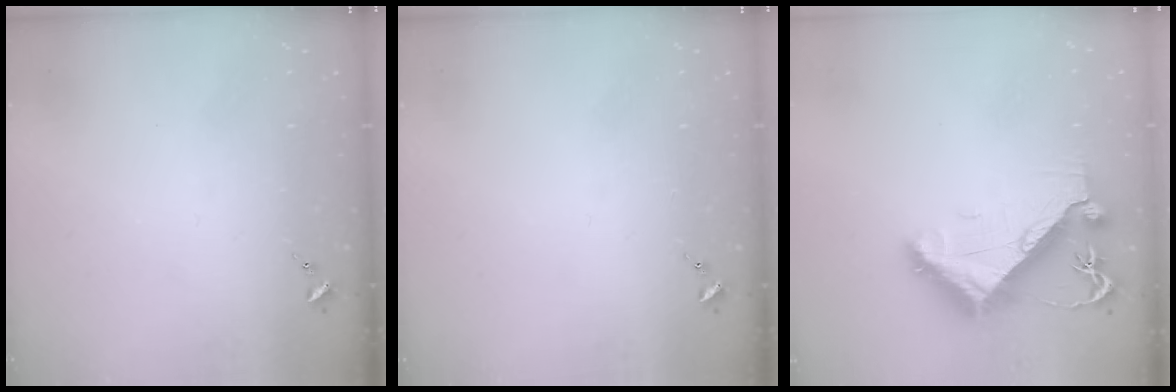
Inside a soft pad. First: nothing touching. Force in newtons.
{"total": 0.0}
{"total": 10.3, "press": 10.2, "slide": 1.5}